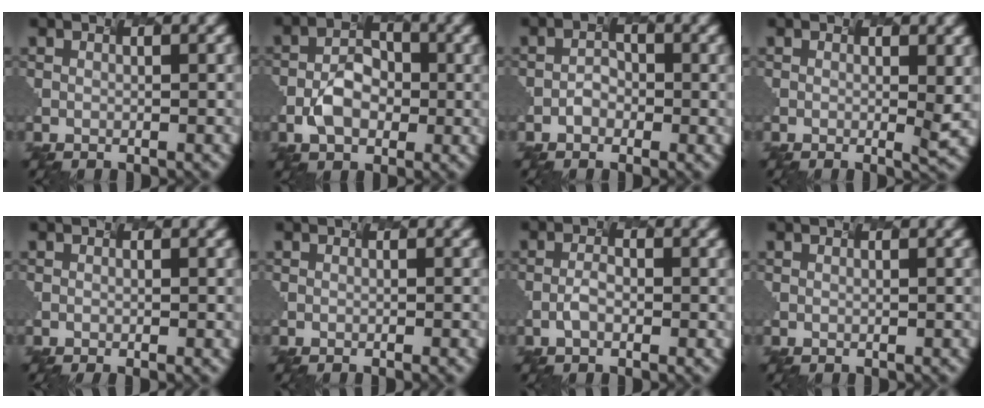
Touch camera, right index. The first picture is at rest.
{"total": 3.4, "force": [-1.7, 2.2, 1.9], "torque": [-0.036, 0.006, -0.027]}
{"total": 1.5, "force": [-1.3, 0.7, 0.1], "torque": [-0.004, 0.005, -0.021]}
{"total": 1.5, "force": [0.2, 0.1, 1.5], "torque": [-0.017, -0.007, 0.009]}
{"total": 1.0, "force": [-0.4, 0.2, 0.9], "torque": [-0.001, -0.002, -0.001]}
{"total": 1.2, "force": [-0.2, 0.5, 1.1], "torque": [0.002, -0.001, -0.010]}
{"total": 1.5, "force": [-1.3, 0.4, 0.6], "torque": [-0.020, 0.002, -0.020]}
{"total": 0.0}